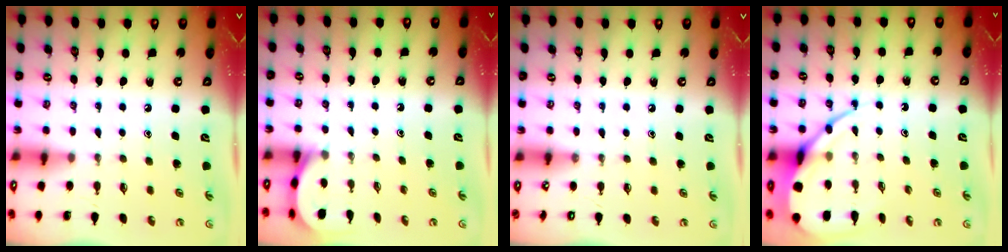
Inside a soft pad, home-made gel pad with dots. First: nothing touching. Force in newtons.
{"total": 2.5, "press": 2.5, "slide": 0.3}
{"total": 3.3, "press": 3.3, "slide": 0.4}
{"total": 10.4, "press": 10.3, "slide": 1.1}